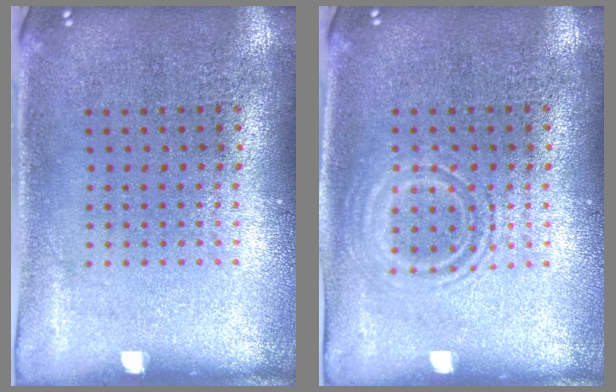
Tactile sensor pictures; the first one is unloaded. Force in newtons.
{"total": 1.1, "press": 1.0, "slide": 0.2}